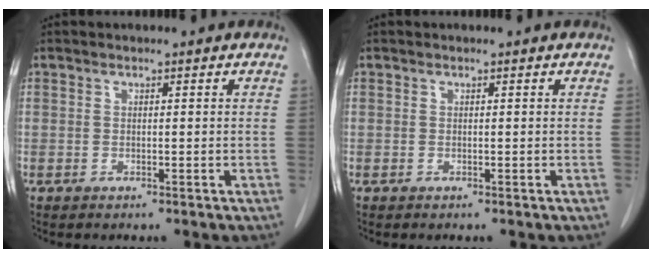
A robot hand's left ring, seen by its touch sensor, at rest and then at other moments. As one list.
[{"total": 0.0}]